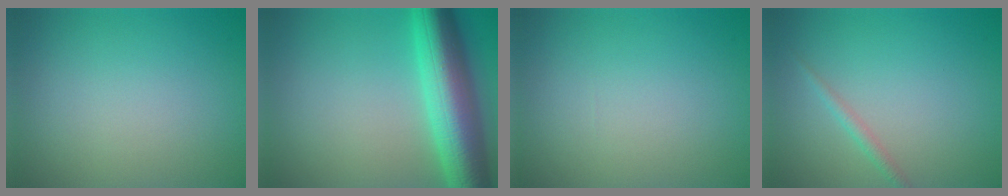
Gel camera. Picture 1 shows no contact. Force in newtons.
{"total": 9.3, "press": 9.3, "slide": 0.1}
{"total": 0.0}
{"total": 1.2, "press": 1.2, "slide": 0.0}